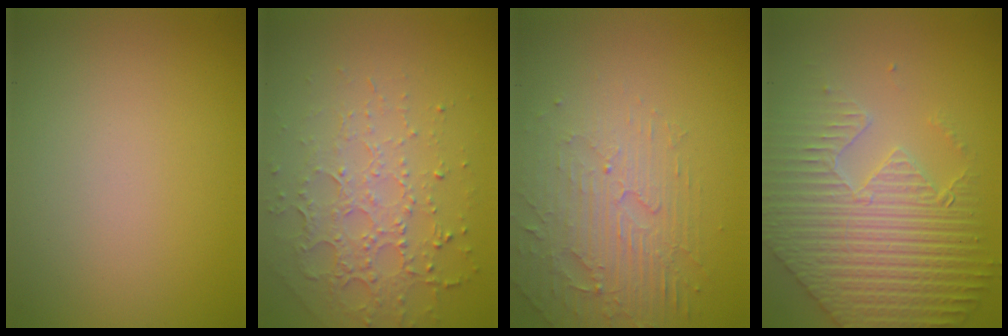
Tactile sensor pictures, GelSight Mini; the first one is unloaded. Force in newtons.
{"total": 4.7, "press": 3.3, "slide": 3.3}
{"total": 5.1, "press": 3.4, "slide": 3.7}
{"total": 7.1, "press": 5.8, "slide": 4.0}